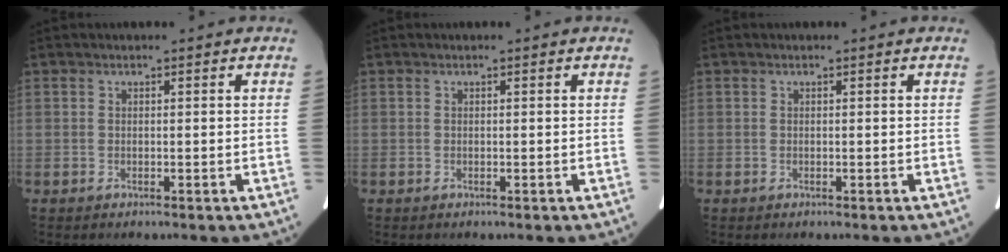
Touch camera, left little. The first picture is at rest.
{"total": 0.0}
{"total": 0.0}